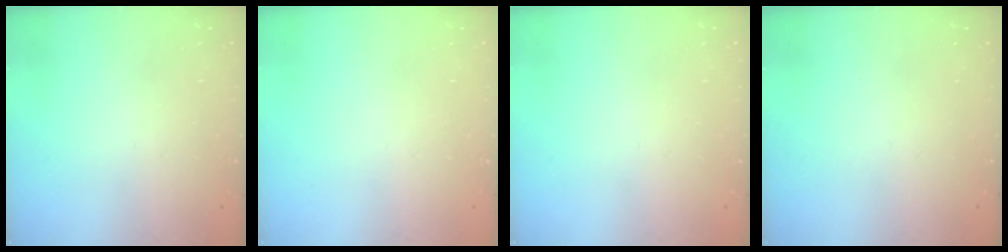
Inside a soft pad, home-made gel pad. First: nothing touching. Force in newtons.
{"total": 0.0}
{"total": 0.0}
{"total": 0.0}